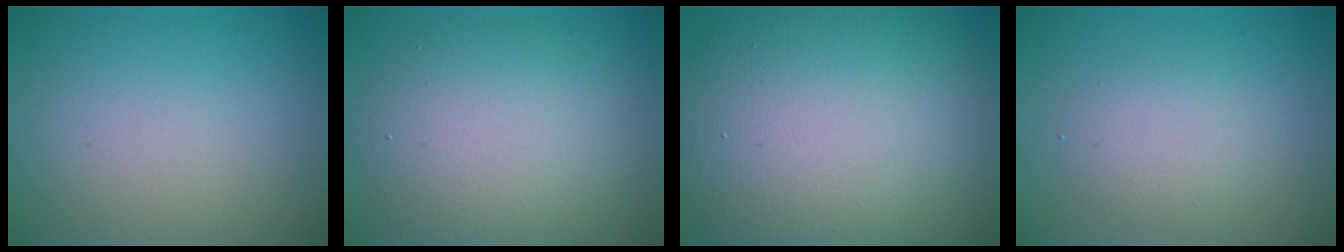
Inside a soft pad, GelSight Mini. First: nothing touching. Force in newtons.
{"total": 7.5, "press": 7.5, "slide": 0.3}
{"total": 15.6, "press": 15.6, "slide": 1.1}
{"total": 2.5, "press": 2.5, "slide": 0.1}